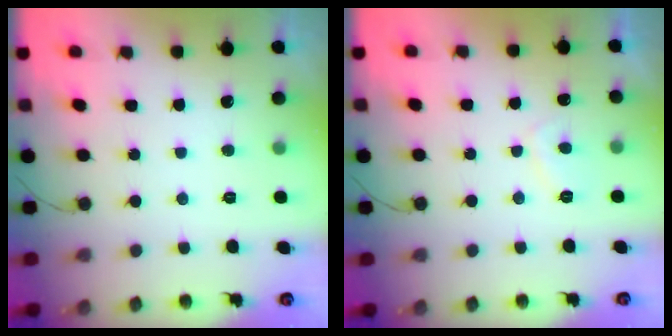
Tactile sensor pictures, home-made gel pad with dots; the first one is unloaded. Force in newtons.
{"total": 2.5, "press": 2.3, "slide": 0.8}